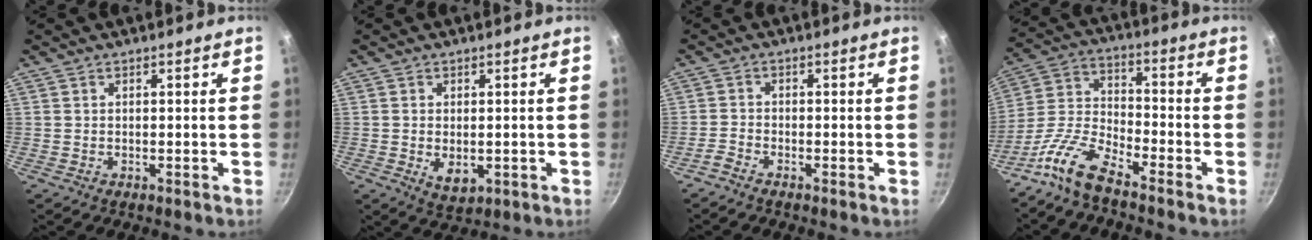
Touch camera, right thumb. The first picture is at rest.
{"total": 4.6, "force": [-0.6, 2.9, 3.4], "torque": [-0.055, -0.013, -0.001]}
{"total": 1.9, "force": [-1.7, 0.5, 0.6], "torque": [-0.026, 0.013, -0.042]}
{"total": 10.3, "force": [-8.1, 3.1, 5.6], "torque": [-0.119, 0.071, -0.182]}